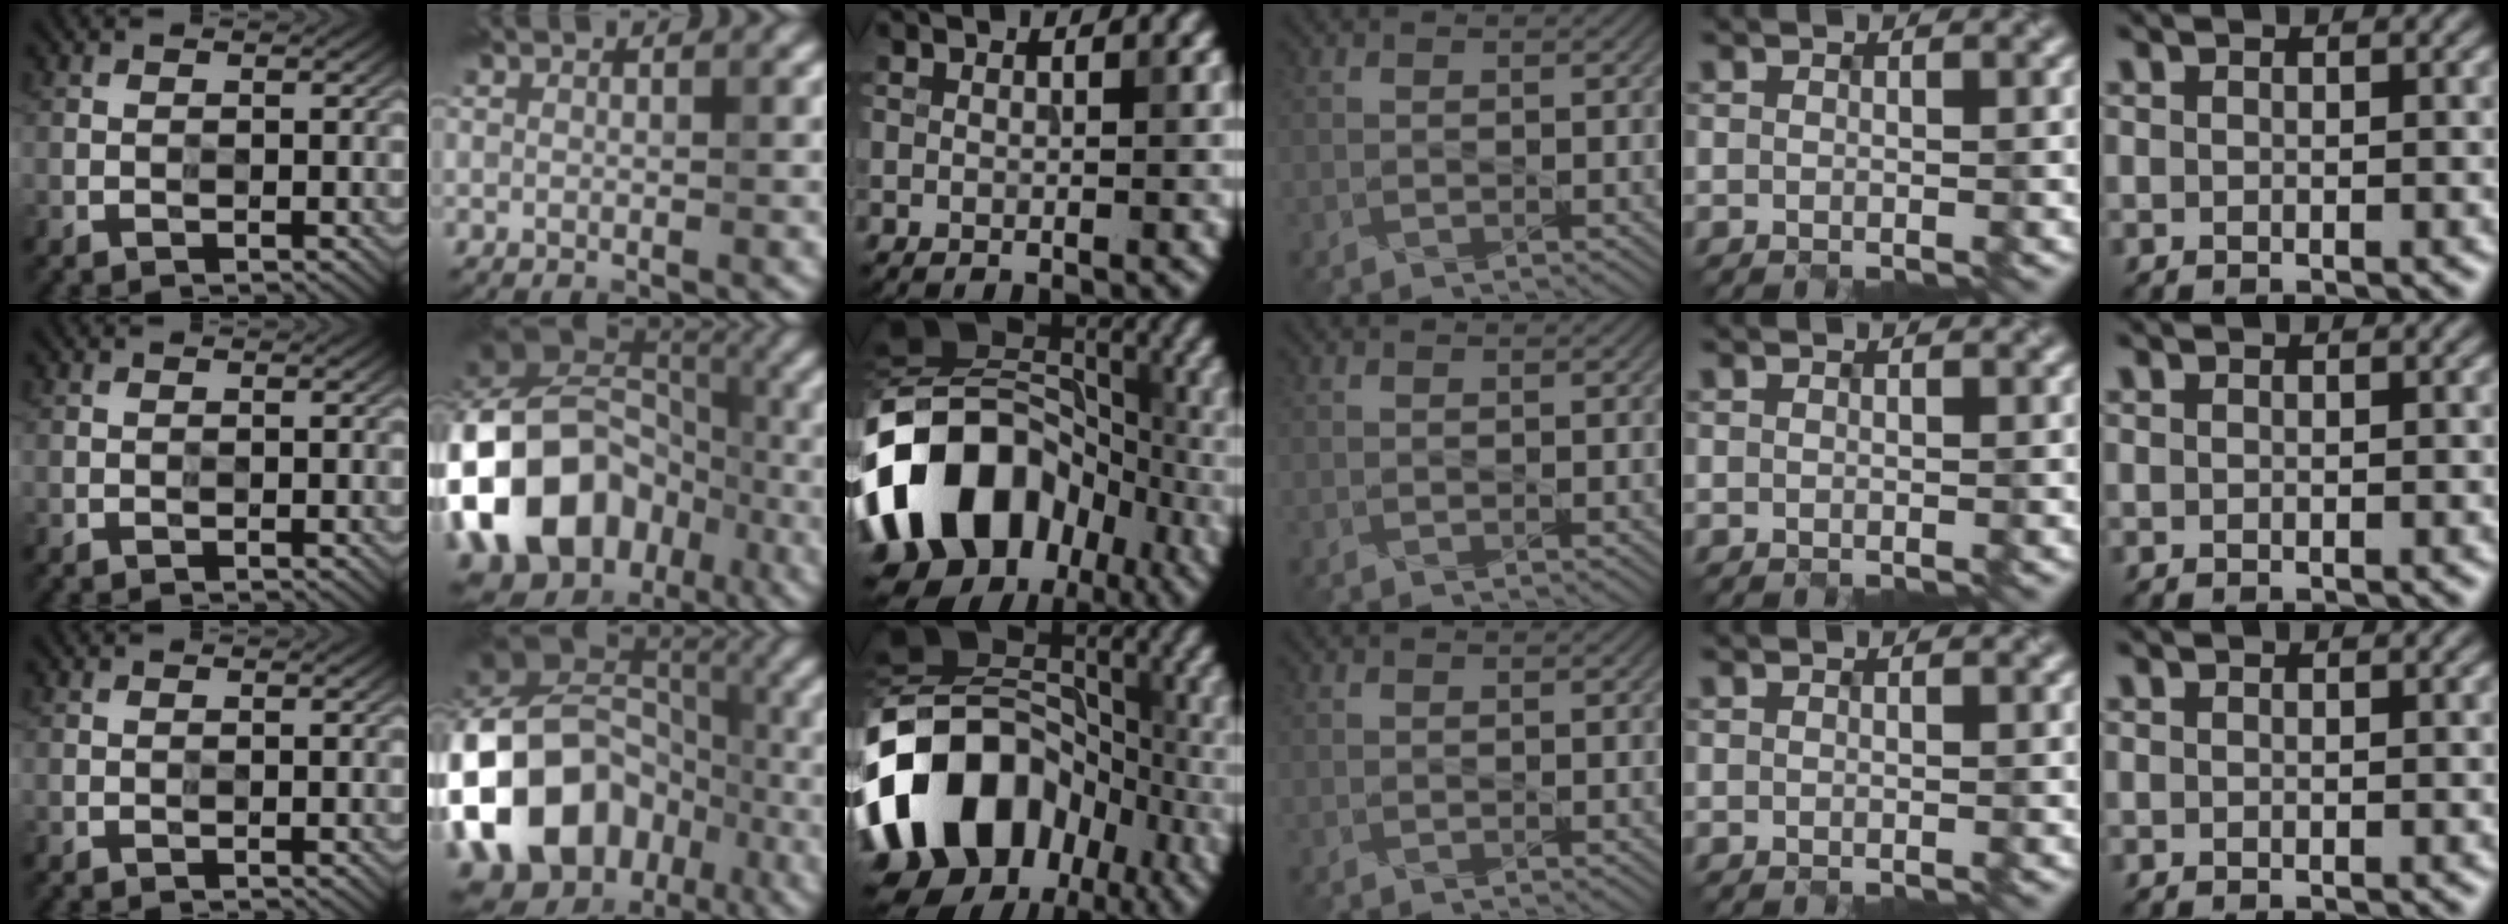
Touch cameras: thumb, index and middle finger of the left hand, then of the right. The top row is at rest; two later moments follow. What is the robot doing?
{"motion": "extract", "object": "drawer"}